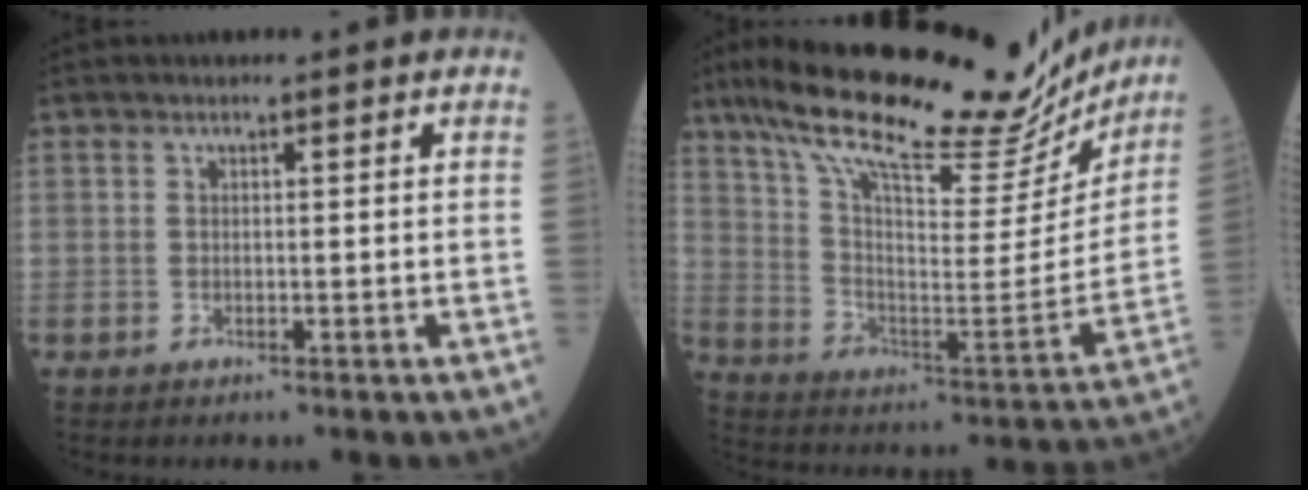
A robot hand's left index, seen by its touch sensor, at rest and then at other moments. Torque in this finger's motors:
{"motor_torque": [1.07, -1.07, 0.63, 0.15]}